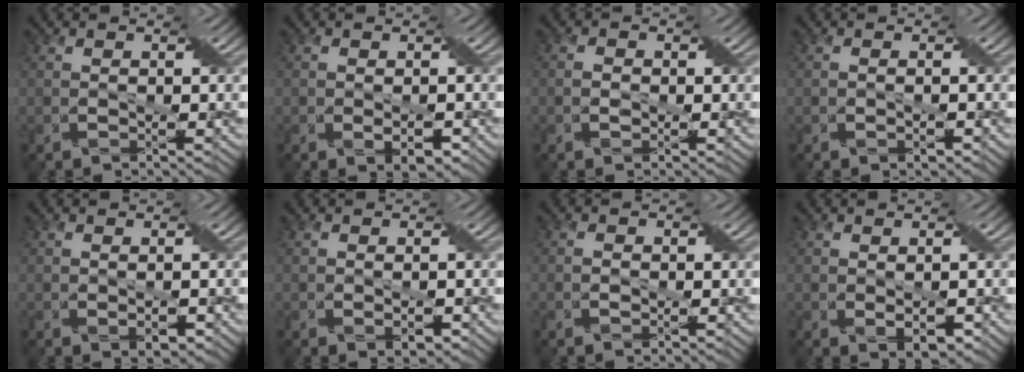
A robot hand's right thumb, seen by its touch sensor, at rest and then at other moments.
{"total": 2.4, "force": [-1.0, 1.1, 1.9], "torque": [-0.032, -0.011, -0.011]}
{"total": 1.1, "force": [-0.6, 0.8, 0.6], "torque": [-0.009, -0.001, -0.017]}
{"total": 1.0, "force": [-0.7, 0.2, 0.6], "torque": [-0.009, -0.007, -0.008]}
{"total": 1.8, "force": [-0.4, 0.8, 1.6], "torque": [-0.032, -0.008, 0.000]}
{"total": 1.5, "force": [-0.5, 0.8, 1.2], "torque": [-0.022, -0.007, -0.002]}
{"total": 0.9, "force": [-0.6, 0.6, 0.3], "torque": [-0.003, 0.001, -0.017]}
{"total": 2.4, "force": [-0.1, 1.3, 2.0], "torque": [-0.041, -0.012, 0.008]}